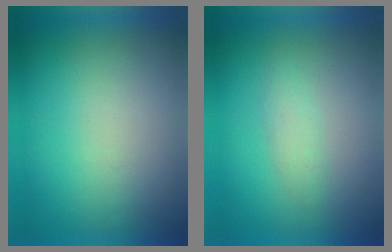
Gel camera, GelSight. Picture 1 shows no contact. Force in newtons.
{"total": 1.9}